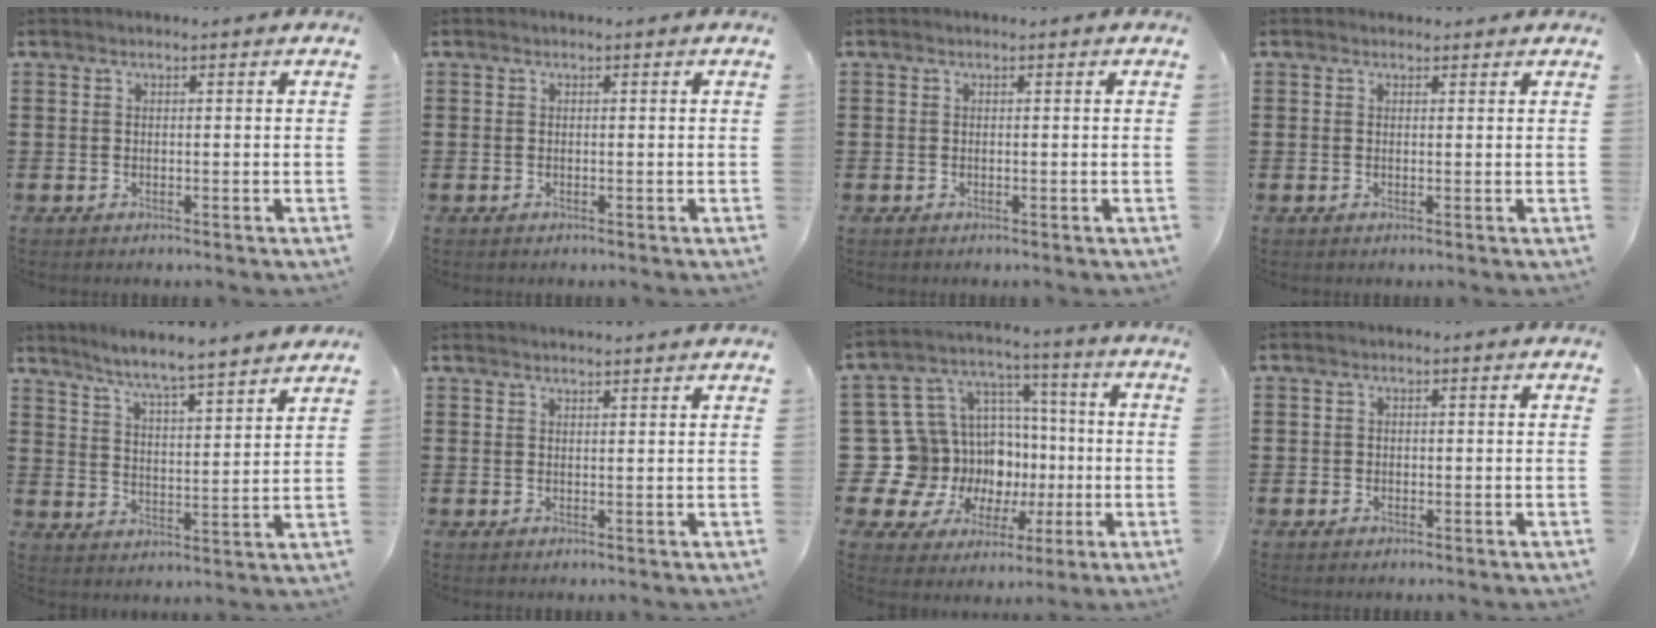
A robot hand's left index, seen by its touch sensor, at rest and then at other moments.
{"total": 0.0}
{"total": 0.0}
{"total": 0.9, "force": [0.7, 0.5, 0.1], "torque": [-0.003, 0.004, 0.014]}
{"total": 5.4, "force": [5.1, -0.8, 1.6], "torque": [-0.057, -0.041, 0.082]}
{"total": 1.5, "force": [1.5, -0.1, 0.1], "torque": [-0.005, 0.001, 0.031]}
{"total": 14.1, "force": [-2.8, 13.3, 3.9], "torque": [-0.140, -0.033, -0.019]}
{"total": 0.6, "force": [0.0, 0.6, 0.1], "torque": [-0.005, 0.003, 0.000]}